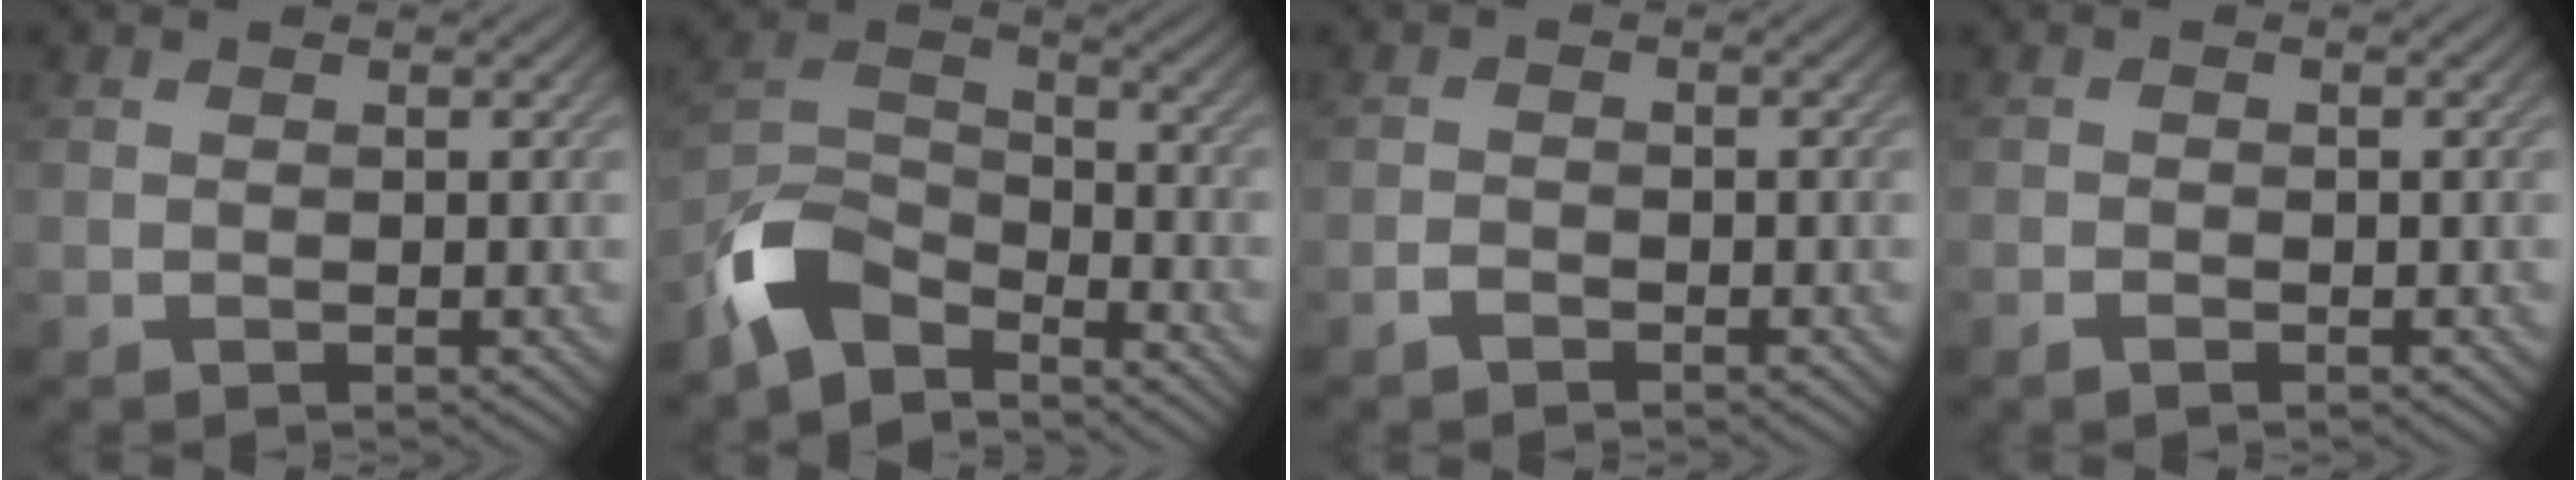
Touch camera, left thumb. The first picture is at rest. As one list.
[{"total": 9.0, "force": [-6.8, 3.7, 4.5], "torque": [-0.098, -0.001, -0.158]}, {"total": 1.3, "force": [-1.0, 0.4, 0.5], "torque": [-0.011, 0.001, -0.024]}, {"total": 1.1, "force": [-0.8, 0.5, 0.6], "torque": [-0.013, -0.003, -0.015]}]